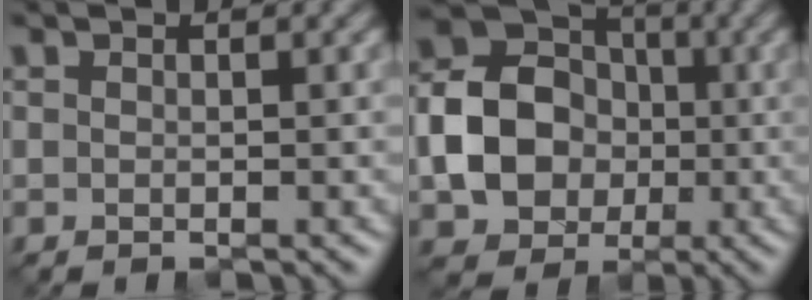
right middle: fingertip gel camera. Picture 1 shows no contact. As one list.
[{"total": 8.3, "force": [-1.4, 6.7, 4.6], "torque": [-0.088, 0.004, -0.040]}]